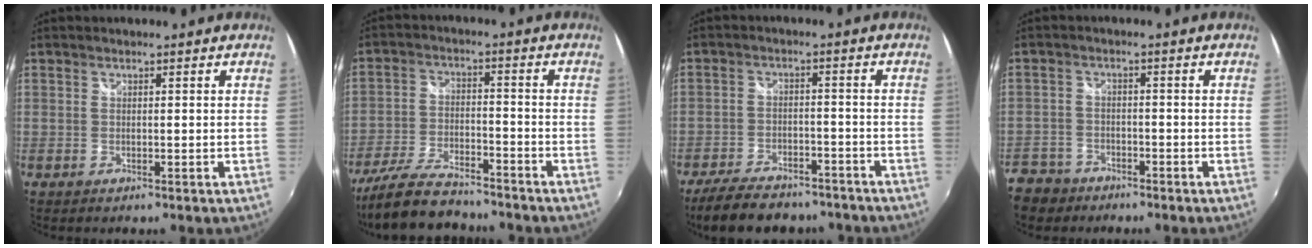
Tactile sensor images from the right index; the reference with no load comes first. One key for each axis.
{"total": 14.6, "fx": -12.5, "fy": 3.8, "fz": 6.5, "tx": -0.155, "ty": -0.026, "tz": -0.222}
{"total": 16.0, "fx": -12.9, "fy": 6.3, "fz": 7.0, "tx": -0.157, "ty": -0.007, "tz": -0.186}
{"total": 8.6, "fx": -5.6, "fy": 6.1, "fz": 2.1, "tx": -0.080, "ty": 0.011, "tz": -0.099}